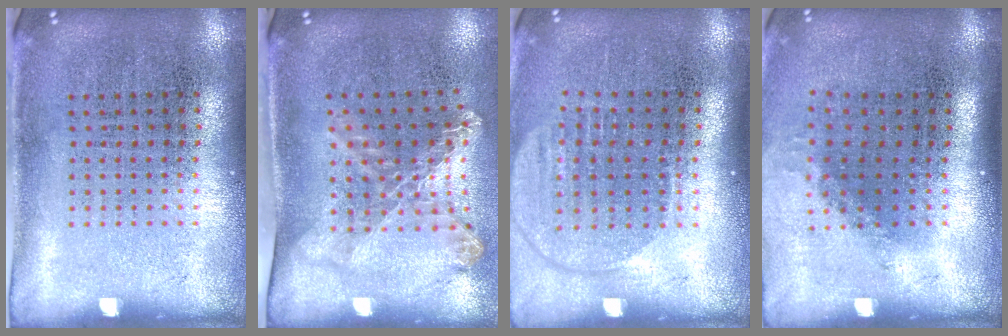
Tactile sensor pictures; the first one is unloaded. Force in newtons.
{"total": 1.8, "press": 1.3, "slide": 1.2}
{"total": 1.6, "press": 1.4, "slide": 0.8}
{"total": 1.2, "press": 0.9, "slide": 0.9}